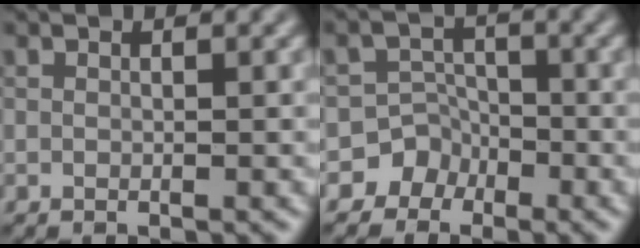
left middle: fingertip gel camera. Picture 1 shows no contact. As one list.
[{"total": 4.6, "force": [-2.7, 3.7, -0.3], "torque": [0.051, 0.005, -0.059]}]